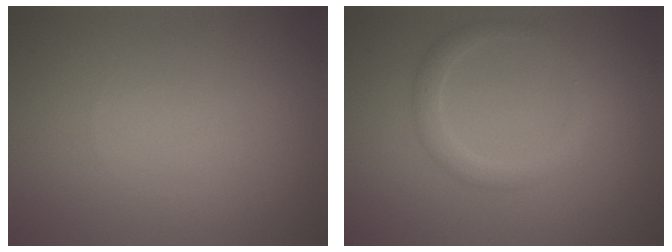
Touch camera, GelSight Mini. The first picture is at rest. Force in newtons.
{"total": 2.0, "press": 2.0, "slide": 0.0}